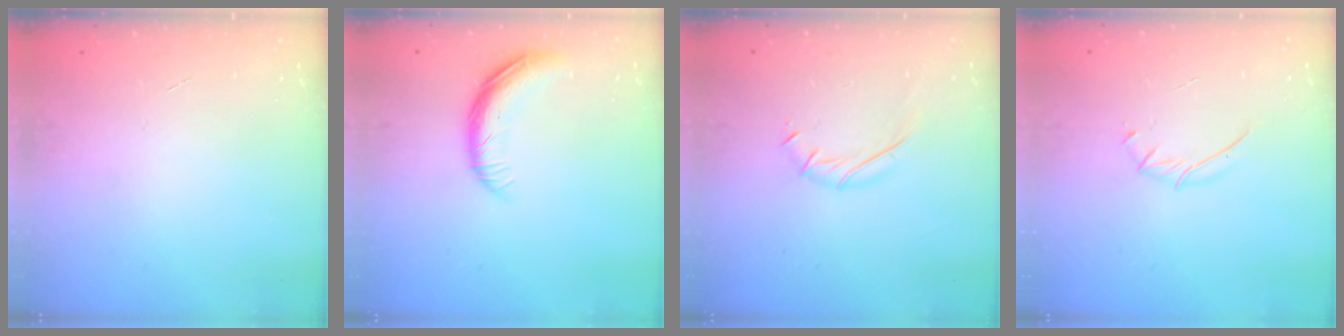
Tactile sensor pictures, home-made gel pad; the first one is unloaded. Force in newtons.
{"total": 10.6, "press": 10.5, "slide": 1.7}
{"total": 6.0, "press": 6.0, "slide": 0.4}
{"total": 3.5, "press": 3.4, "slide": 1.0}